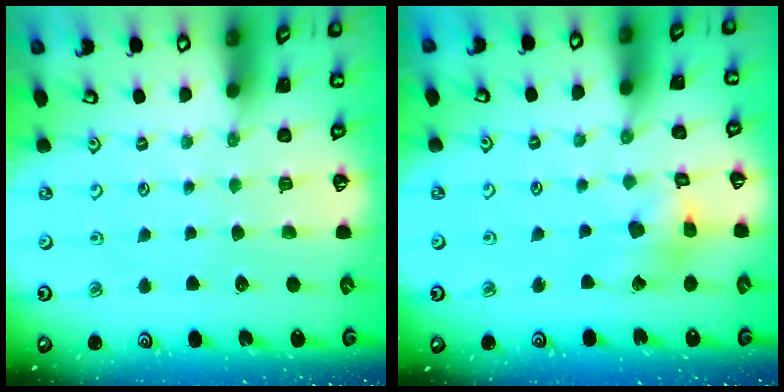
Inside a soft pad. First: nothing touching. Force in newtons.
{"total": 8.7, "press": 8.7, "slide": 0.9}